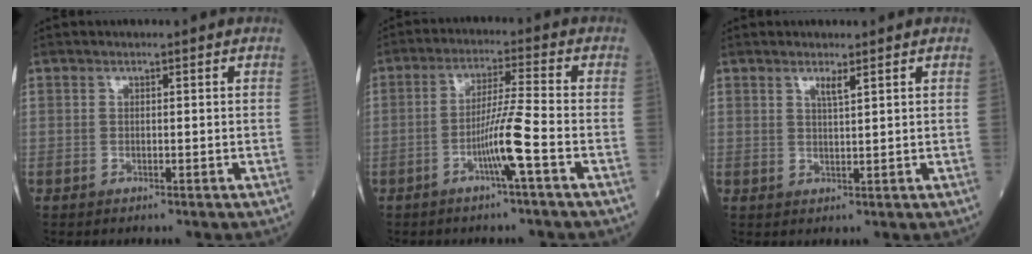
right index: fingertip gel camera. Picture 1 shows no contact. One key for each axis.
{"total": 9.0, "fx": -3.9, "fy": -1.2, "fz": 8.0, "tx": -0.154, "ty": 0.006, "tz": -0.073}
{"total": 1.6, "fx": 1.1, "fy": -0.1, "fz": 1.2, "tx": -0.024, "ty": -0.005, "tz": 0.020}